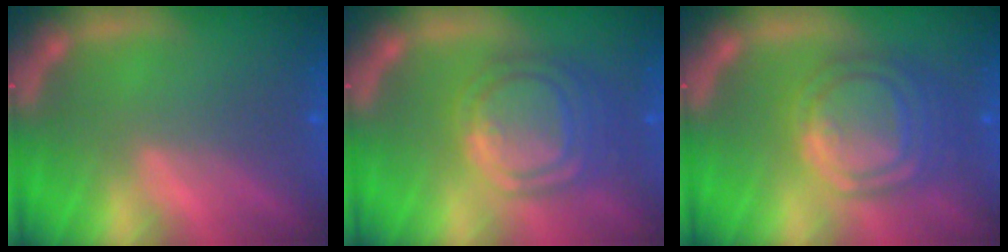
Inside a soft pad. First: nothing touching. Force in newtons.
{"total": 8.0}
{"total": 8.6}